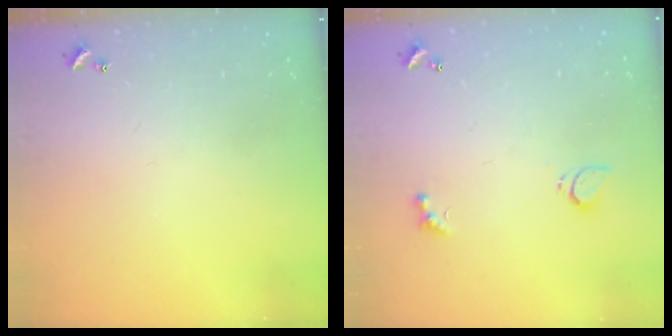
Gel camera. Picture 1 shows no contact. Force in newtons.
{"total": 2.2, "press": 2.1, "slide": 0.6}